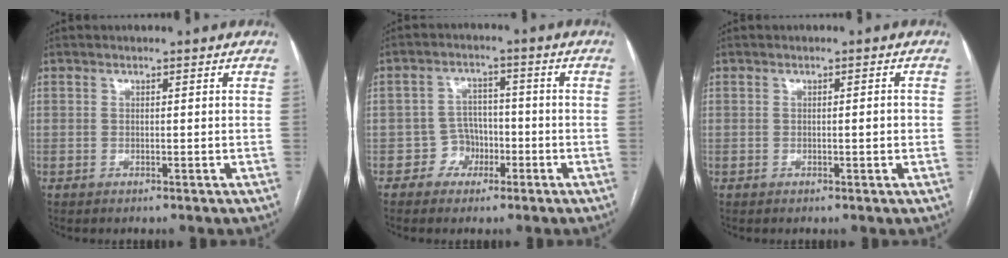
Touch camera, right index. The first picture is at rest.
{"total": 4.3, "force": [-1.9, 3.8, 0.9], "torque": [-0.008, 0.014, -0.031]}
{"total": 1.8, "force": [-0.2, 0.2, 1.7], "torque": [-0.025, 0.001, -0.004]}